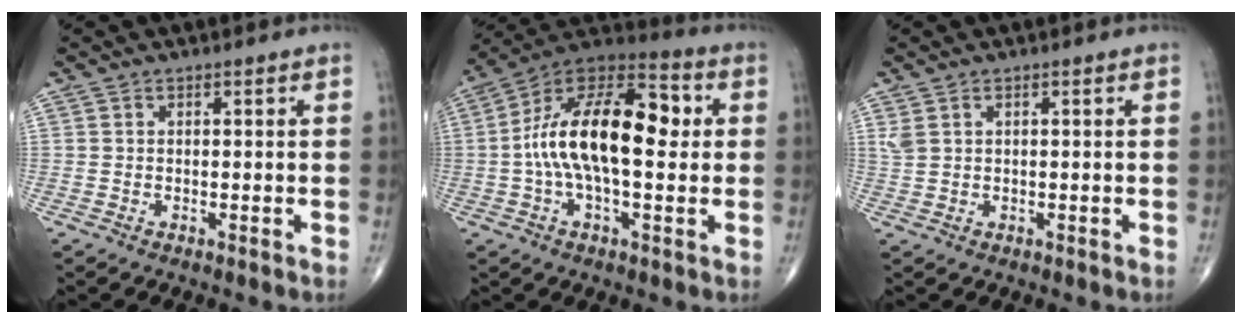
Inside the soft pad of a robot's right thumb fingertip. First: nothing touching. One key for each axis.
{"total": 19.7, "fx": 1.0, "fy": 9.3, "fz": 17.4, "tx": -0.292, "ty": 0.040, "tz": 0.006}
{"total": 1.9, "fx": 1.0, "fy": 1.0, "fz": 1.2, "tx": -0.030, "ty": 0.008, "tz": 0.031}